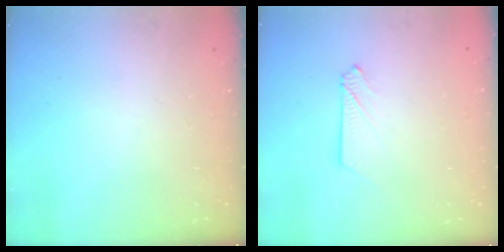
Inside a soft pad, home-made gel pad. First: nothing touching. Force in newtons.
{"total": 2.7, "press": 2.7, "slide": 0.2}